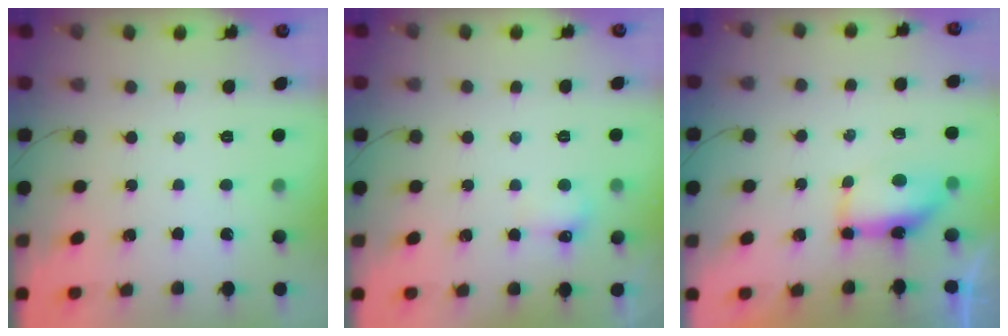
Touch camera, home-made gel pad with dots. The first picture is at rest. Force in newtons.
{"total": 4.9, "press": 4.7, "slide": 1.4}
{"total": 13.8, "press": 9.3, "slide": 10.2}